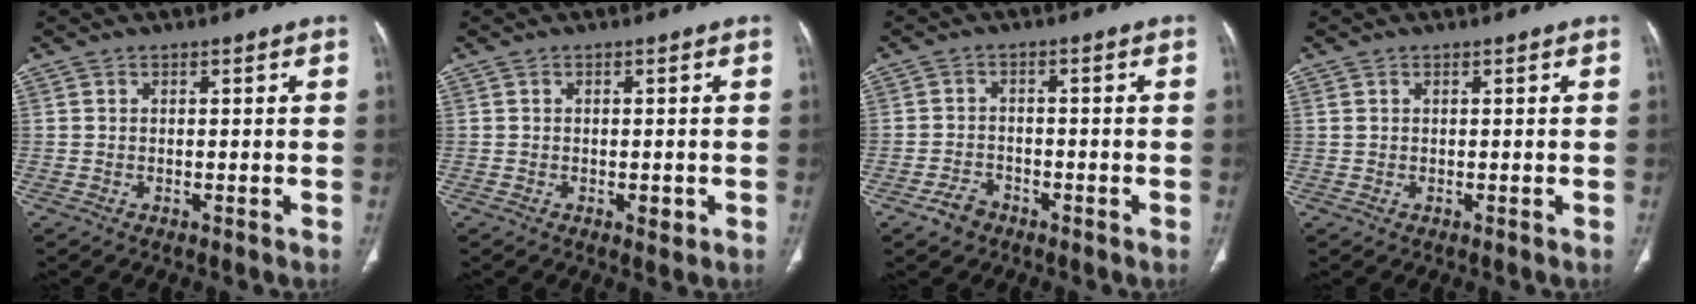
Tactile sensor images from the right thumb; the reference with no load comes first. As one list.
[{"total": 1.7, "force": [-0.5, 0.9, 1.4], "torque": [-0.016, -0.001, -0.004]}, {"total": 3.4, "force": [-2.3, 2.3, 1.1], "torque": [-0.015, 0.018, -0.035]}, {"total": 0.6, "force": [0.3, 0.4, 0.4], "torque": [-0.011, 0.011, 0.010]}]